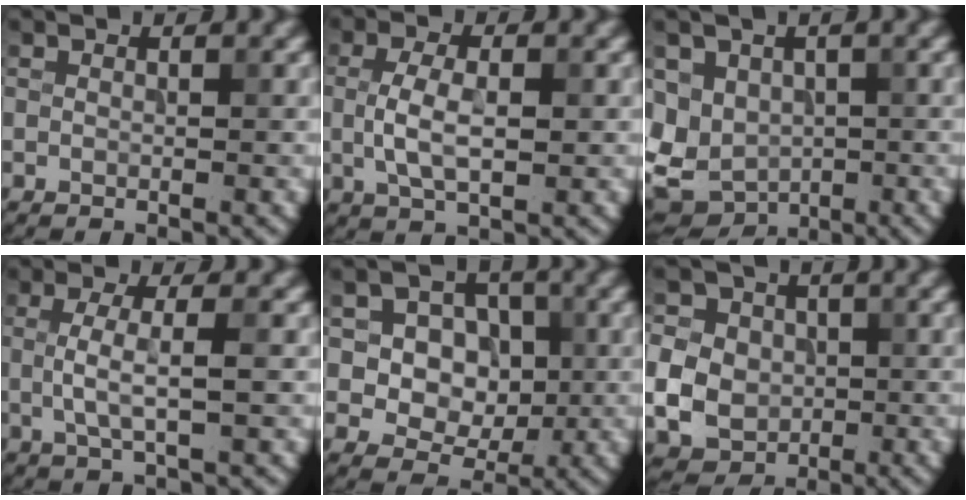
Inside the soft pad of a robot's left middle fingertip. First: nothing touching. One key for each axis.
{"total": 4.1, "fx": -0.1, "fy": 1.8, "fz": 3.6, "tx": -0.079, "ty": 0.000, "tz": -0.002}
{"total": 7.7, "fx": -1.5, "fy": 6.1, "fz": 4.5, "tx": -0.071, "ty": -0.010, "tz": -0.025}
{"total": 3.3, "fx": 0.0, "fy": 0.8, "fz": 3.2, "tx": -0.065, "ty": -0.001, "tz": 0.000}
{"total": 7.9, "fx": 1.3, "fy": 6.8, "fz": 3.9, "tx": -0.062, "ty": 0.021, "tz": 0.016}
{"total": 7.0, "fx": -0.5, "fy": 6.2, "fz": 3.0, "tx": -0.062, "ty": 0.004, "tz": -0.025}